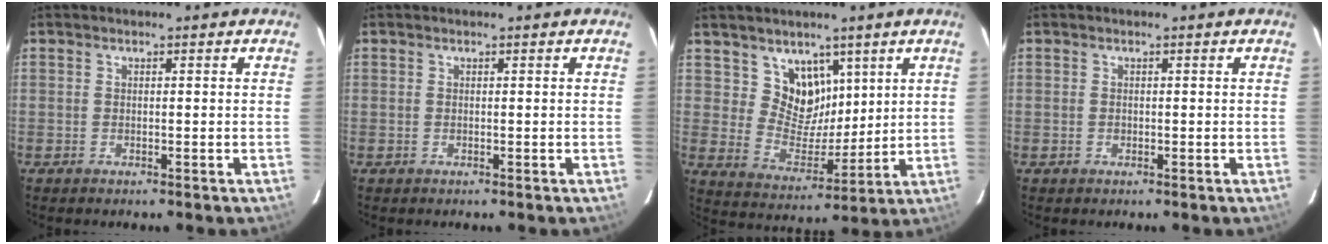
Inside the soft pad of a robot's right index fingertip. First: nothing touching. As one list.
[{"total": 0.0}, {"total": 8.8, "force": [5.2, 6.6, 2.7], "torque": [-0.039, -0.012, 0.104]}, {"total": 0.6, "force": [-0.1, 0.5, 0.2], "torque": [-0.001, 0.000, -0.002]}]